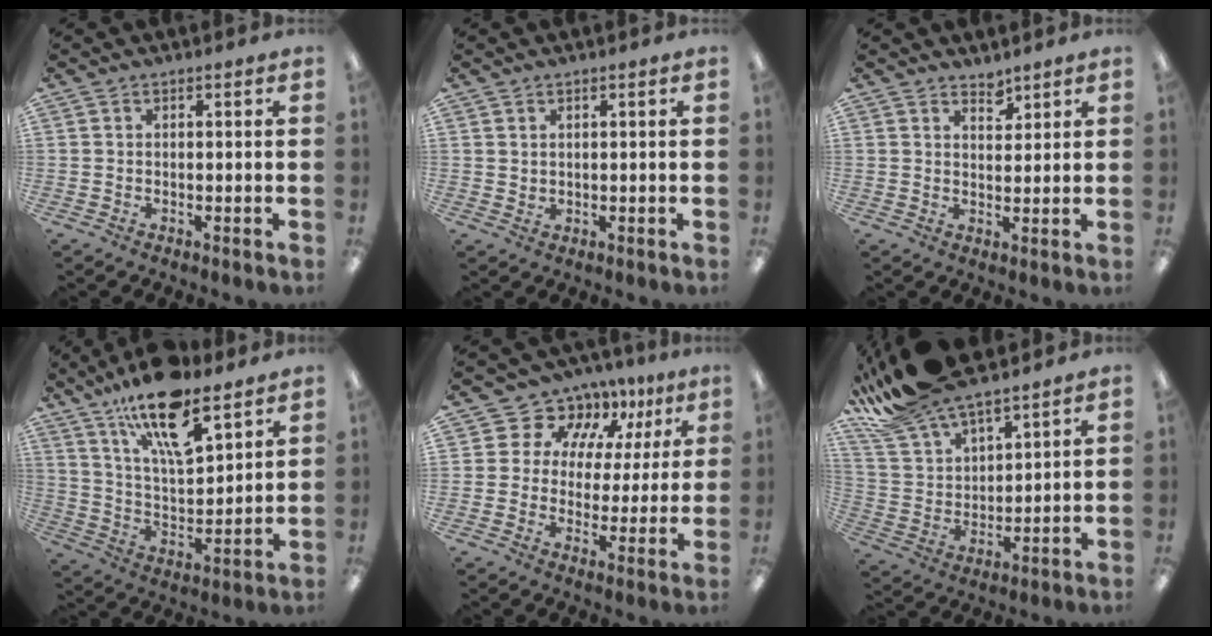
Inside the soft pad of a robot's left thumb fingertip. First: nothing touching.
{"total": 1.2, "force": [0.9, 0.7, 0.3], "torque": [-0.007, 0.001, 0.017]}
{"total": 3.1, "force": [2.8, 1.2, 0.6], "torque": [0.009, -0.025, 0.049]}
{"total": 18.2, "force": [12.5, 6.4, 11.6], "torque": [-0.193, -0.065, 0.211]}
{"total": 10.4, "force": [7.2, 7.2, 2.0], "torque": [-0.051, -0.052, 0.135]}
{"total": 15.6, "force": [13.9, 4.4, 5.8], "torque": [-0.149, -0.078, 0.258]}